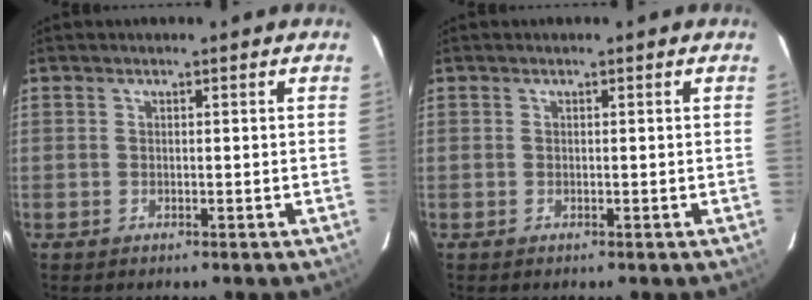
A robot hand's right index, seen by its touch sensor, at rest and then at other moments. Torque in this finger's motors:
{"motor_torque": [0.01, 0.06, -0.01, 0.00]}